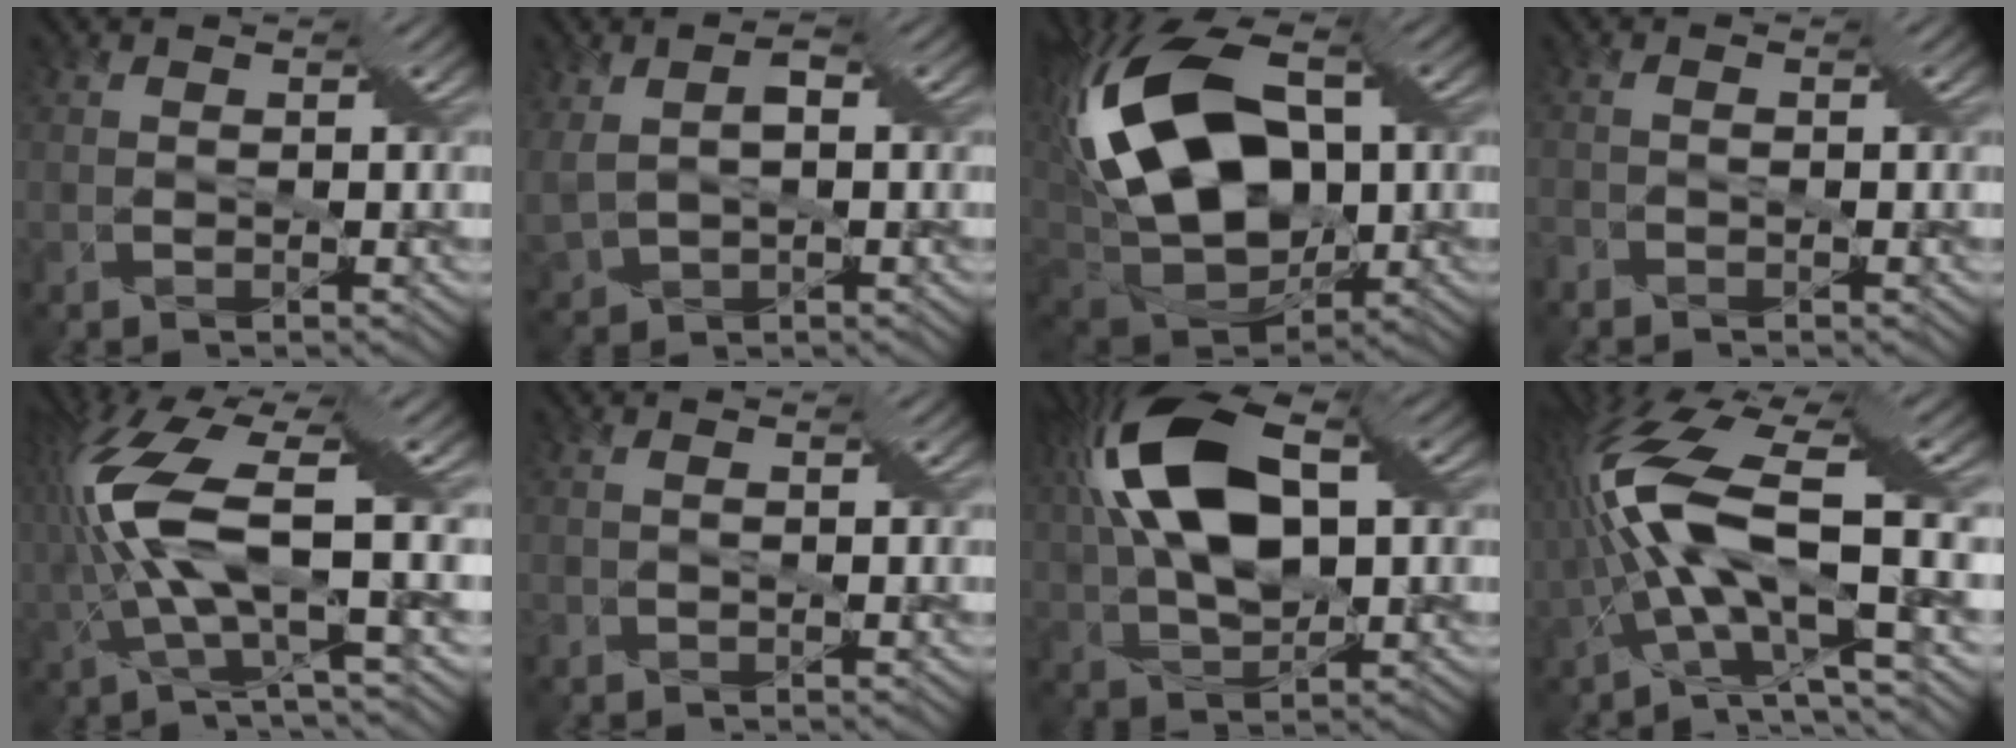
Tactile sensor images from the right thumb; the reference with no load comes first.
{"total": 4.8, "force": [1.1, 2.8, 3.8], "torque": [-0.101, -0.004, 0.024]}
{"total": 20.0, "force": [3.4, 12.0, 15.7], "torque": [-0.346, 0.018, 0.073]}
{"total": 1.4, "force": [-1.3, 0.1, 0.5], "torque": [-0.013, 0.000, -0.028]}
{"total": 12.1, "force": [0.5, 3.0, 11.7], "torque": [-0.282, 0.010, 0.009]}
{"total": 0.6, "force": [-0.3, 0.3, 0.5], "torque": [-0.005, 0.001, -0.002]}
{"total": 14.9, "force": [3.9, 7.1, 12.5], "torque": [-0.250, 0.030, 0.056]}
{"total": 13.1, "force": [-0.4, 4.4, 12.4], "torque": [-0.271, 0.008, -0.017]}